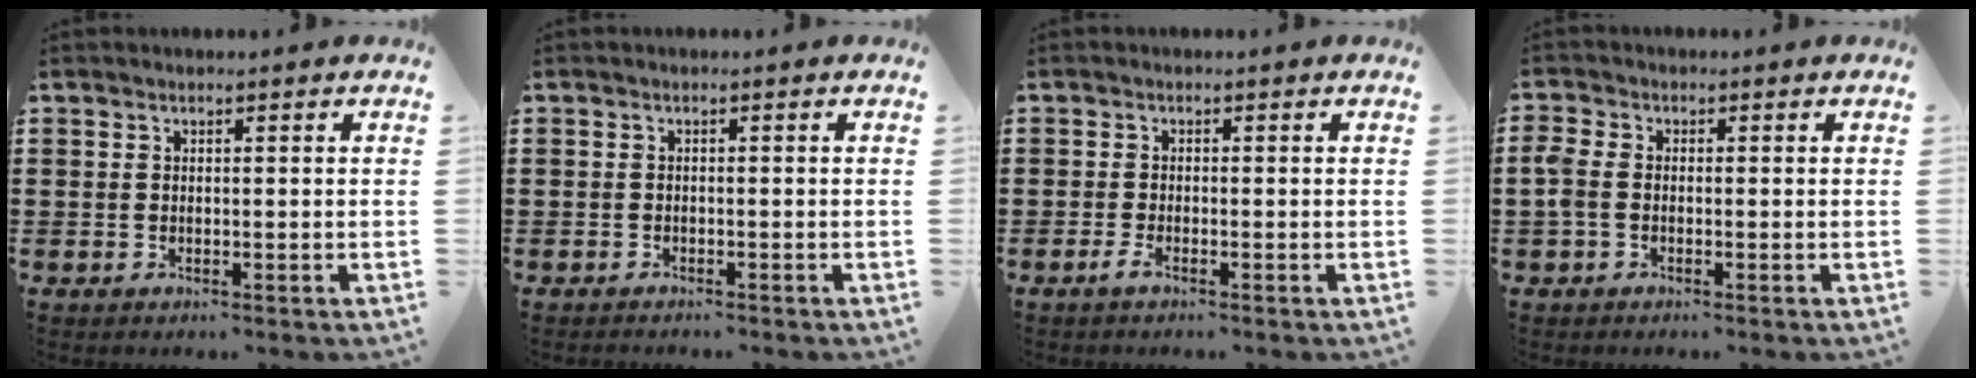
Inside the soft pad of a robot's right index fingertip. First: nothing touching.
{"total": 0.9, "force": [-0.8, 0.2, -0.2], "torque": [0.003, 0.003, -0.020]}
{"total": 1.2, "force": [-0.9, 0.0, 0.9], "torque": [-0.023, -0.007, -0.018]}
{"total": 2.4, "force": [-0.7, 1.5, 1.7], "torque": [-0.056, -0.005, -0.020]}